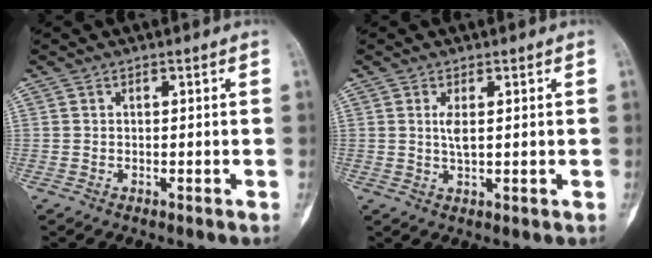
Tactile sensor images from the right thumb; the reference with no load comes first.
{"total": 2.7, "force": [0.7, 0.8, 2.5], "torque": [-0.053, -0.008, 0.017]}